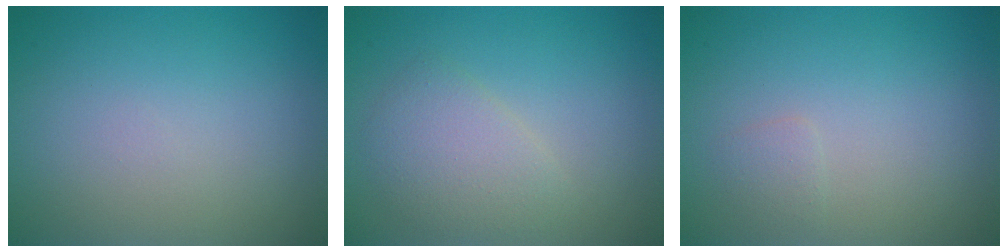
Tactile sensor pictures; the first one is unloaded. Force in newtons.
{"total": 2.9, "press": 2.9, "slide": 0.1}
{"total": 0.8, "press": 0.8, "slide": 0.1}